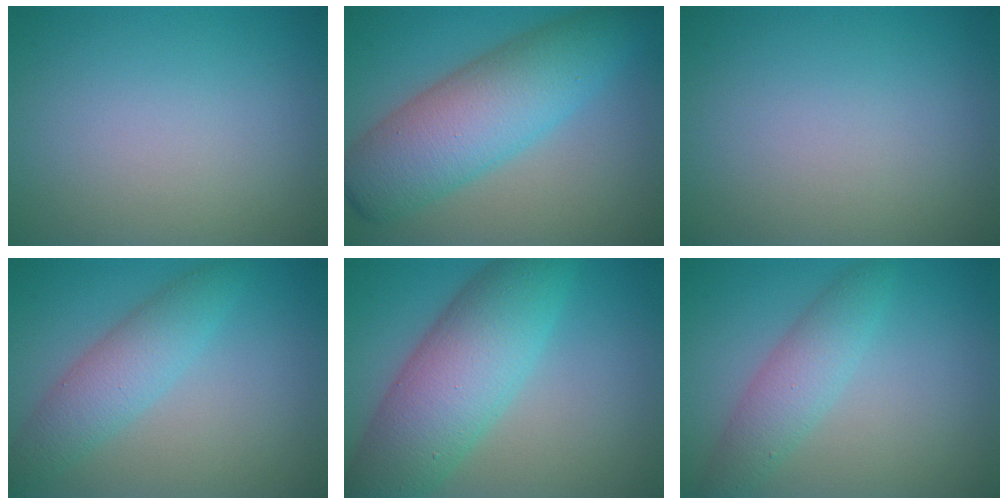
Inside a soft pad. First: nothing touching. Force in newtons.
{"total": 8.7, "press": 8.7, "slide": 0.1}
{"total": 0.0}
{"total": 3.9, "press": 3.9, "slide": 0.1}
{"total": 9.2, "press": 9.2, "slide": 0.2}
{"total": 3.4, "press": 3.4, "slide": 0.1}